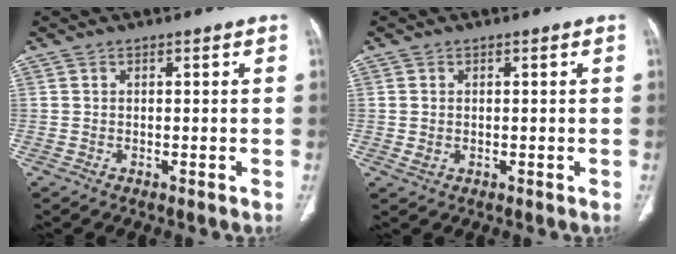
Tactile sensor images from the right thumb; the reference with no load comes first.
{"total": 1.6, "force": [0.0, 1.2, 1.1], "torque": [-0.029, 0.001, 0.005]}